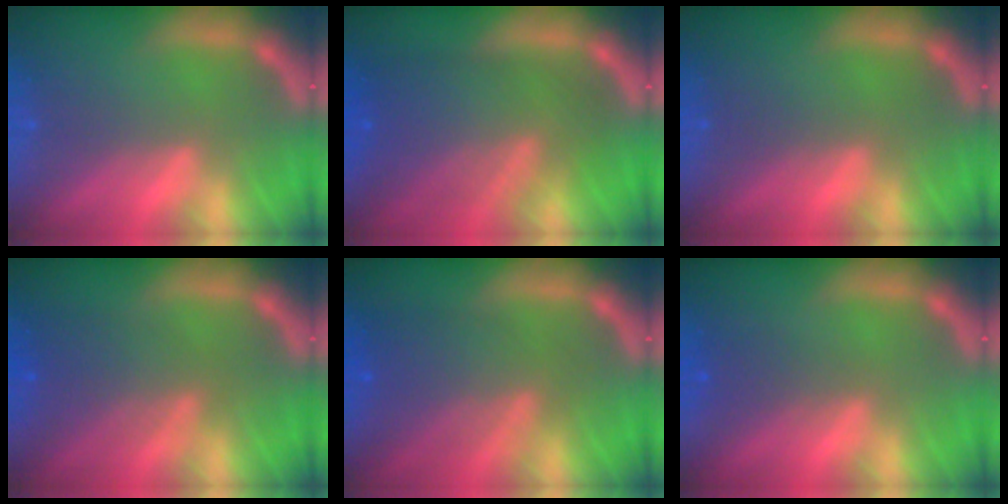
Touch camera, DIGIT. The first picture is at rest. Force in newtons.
{"total": 9.0}
{"total": 0.0}
{"total": 5.1}
{"total": 6.6}
{"total": 2.0}